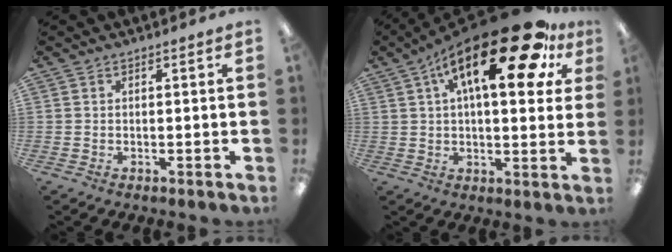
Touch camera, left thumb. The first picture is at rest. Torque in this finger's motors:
{"motor_torque": [0.00, 1.20, 2.08, -0.70, 0.51]}